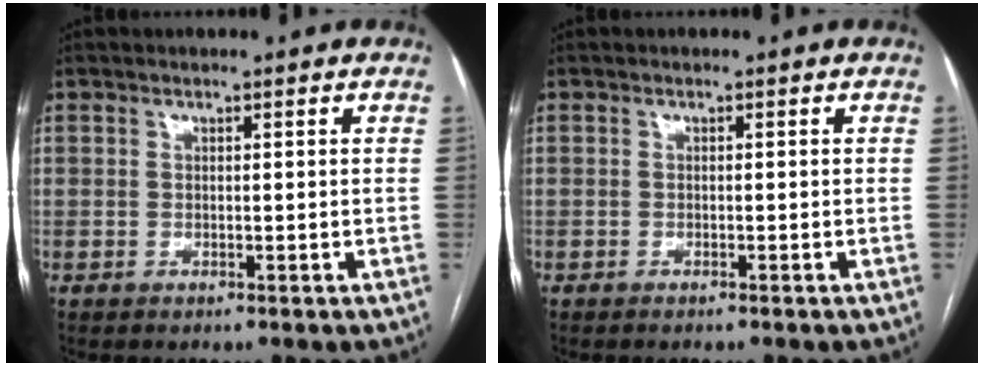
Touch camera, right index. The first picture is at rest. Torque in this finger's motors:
{"motor_torque": [-0.01, 0.02, -0.06, 0.01]}